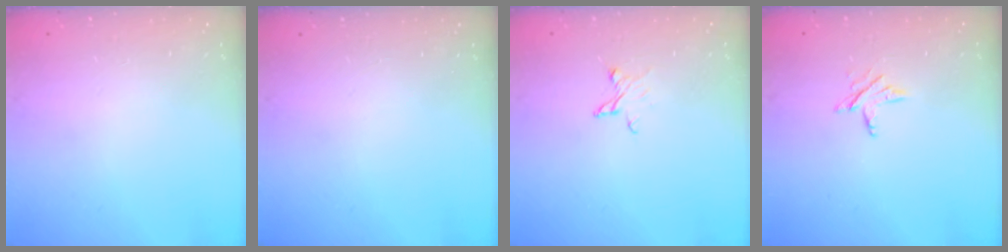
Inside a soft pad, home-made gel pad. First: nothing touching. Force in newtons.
{"total": 0.0}
{"total": 4.0, "press": 4.0, "slide": 0.4}
{"total": 3.8, "press": 3.8, "slide": 0.5}